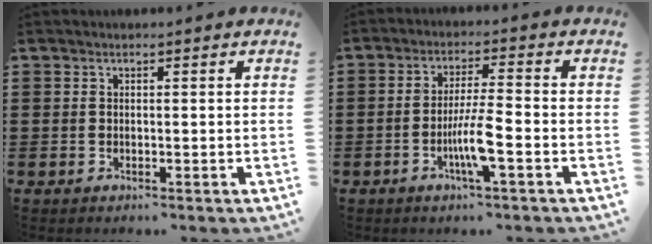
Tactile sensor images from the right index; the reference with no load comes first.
{"total": 6.2, "force": [-2.3, 0.3, 5.7], "torque": [-0.109, -0.011, -0.043]}